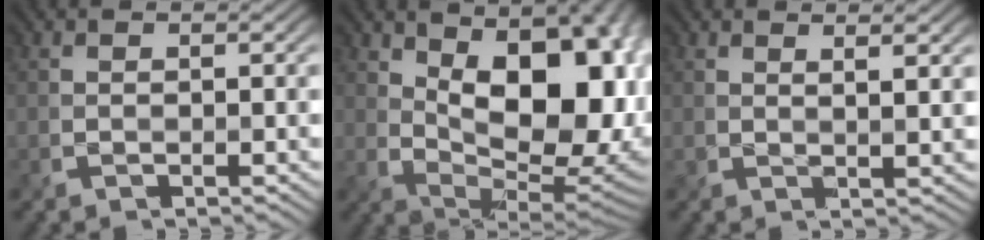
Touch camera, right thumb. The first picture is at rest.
{"total": 16.8, "force": [3.9, 9.2, 13.5], "torque": [-0.171, 0.023, 0.066]}
{"total": 2.4, "force": [1.5, 0.4, 1.8], "torque": [-0.029, -0.005, 0.027]}